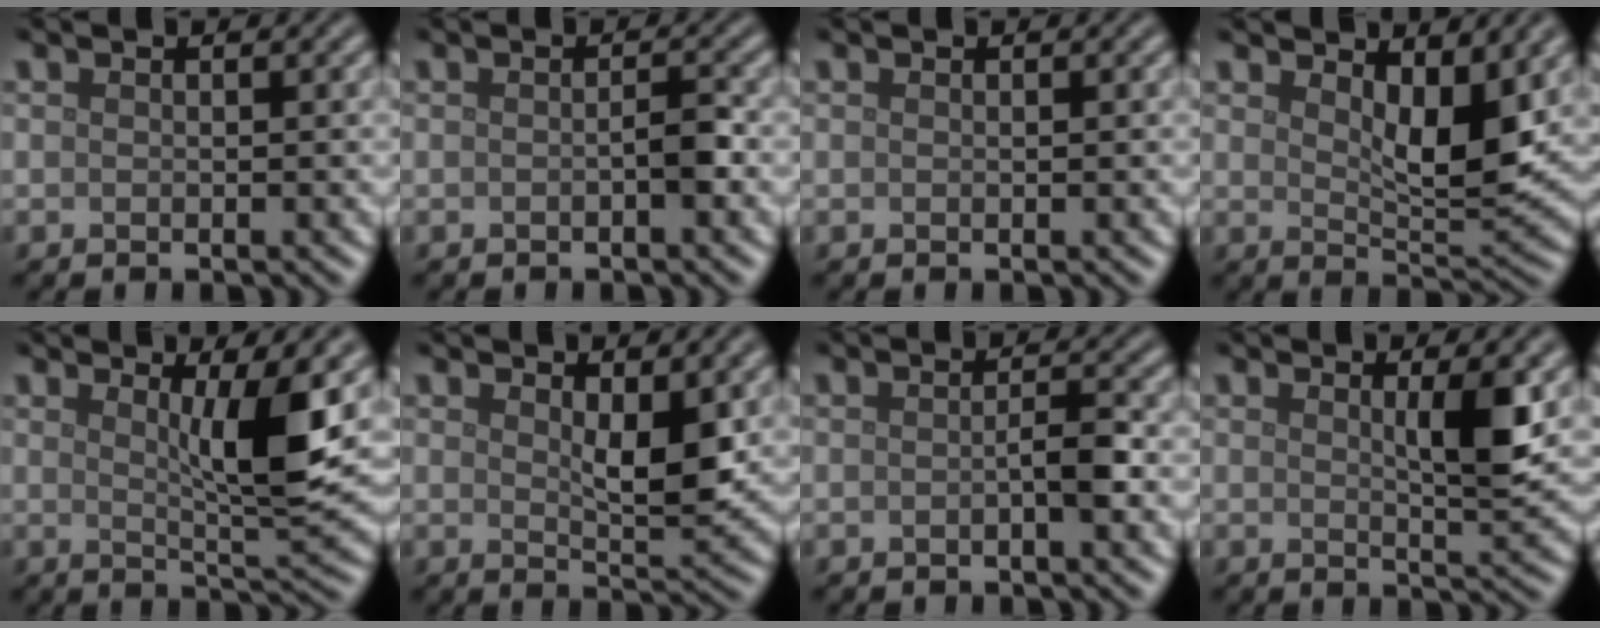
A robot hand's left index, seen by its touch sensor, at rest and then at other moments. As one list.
[{"total": 1.2, "force": [-0.4, 0.3, 1.1], "torque": [-0.018, 0.003, -0.005]}, {"total": 0.0}, {"total": 5.2, "force": [2.5, 2.1, 4.1], "torque": [-0.064, -0.010, 0.042]}, {"total": 5.4, "force": [1.6, 0.9, 5.1], "torque": [-0.080, -0.010, 0.029]}, {"total": 3.6, "force": [1.3, 1.3, 3.1], "torque": [-0.055, -0.006, 0.024]}, {"total": 1.5, "force": [-0.5, 0.2, 1.4], "torque": [-0.022, 0.003, -0.007]}, {"total": 3.2, "force": [1.0, 0.6, 3.0], "torque": [-0.047, -0.005, 0.017]}]